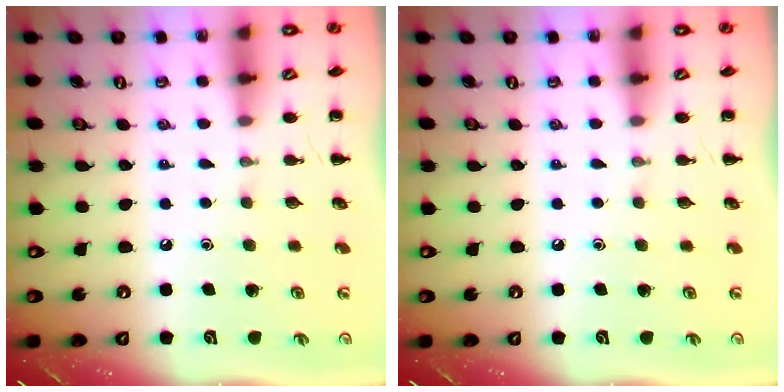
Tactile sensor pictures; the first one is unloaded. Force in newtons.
{"total": 0.0}